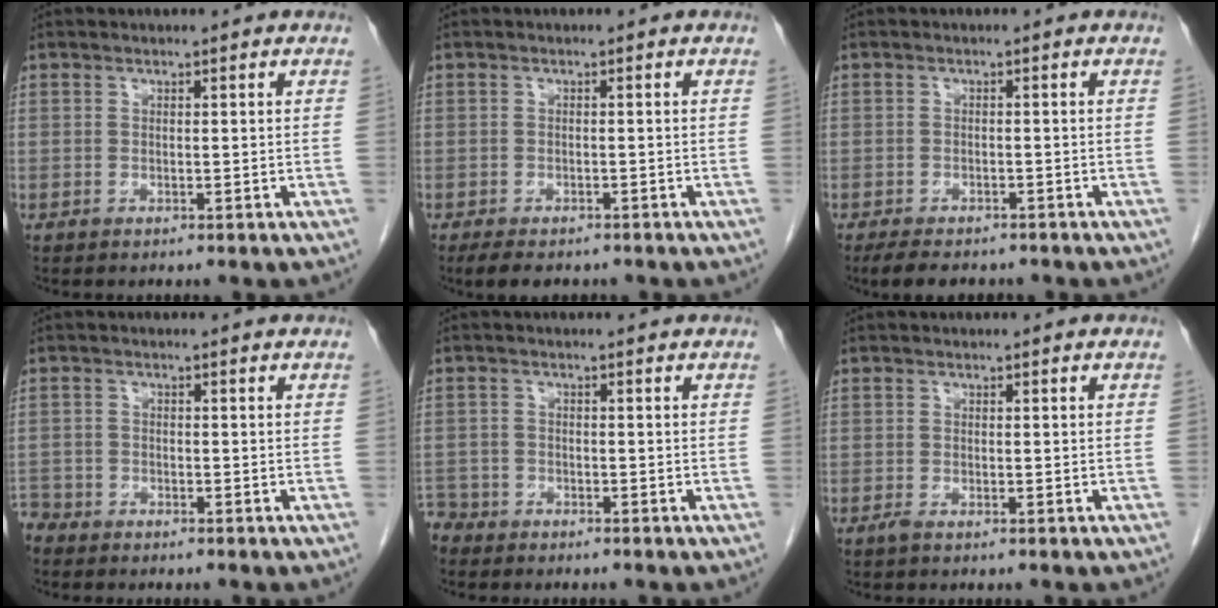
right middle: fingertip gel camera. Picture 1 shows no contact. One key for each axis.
{"total": 4.8, "fx": -3.7, "fy": 1.9, "fz": 2.2, "tx": -0.036, "ty": -0.009, "tz": -0.049}
{"total": 5.9, "fx": -4.8, "fy": 2.2, "fz": 2.5, "tx": -0.042, "ty": -0.009, "tz": -0.064}
{"total": 2.6, "fx": -2.5, "fy": 0.8, "fz": 0.1, "tx": 0.008, "ty": -0.004, "tz": -0.047}
{"total": 3.0, "fx": -2.7, "fy": 1.3, "fz": -0.1, "tx": 0.010, "ty": -0.001, "tz": -0.051}
{"total": 0.6, "fx": -0.5, "fy": 0.0, "fz": 0.4, "tx": -0.011, "ty": -0.001, "tz": -0.009}